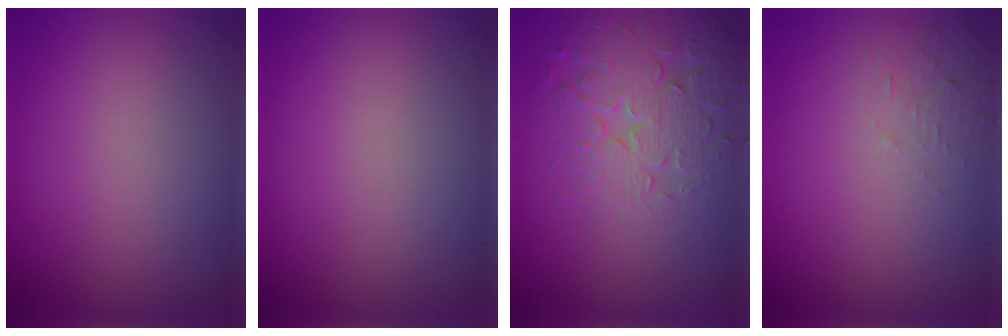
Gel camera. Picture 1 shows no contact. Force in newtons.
{"total": 0.0}
{"total": 4.6, "press": 4.5, "slide": 0.8}
{"total": 1.4, "press": 1.4, "slide": 0.2}